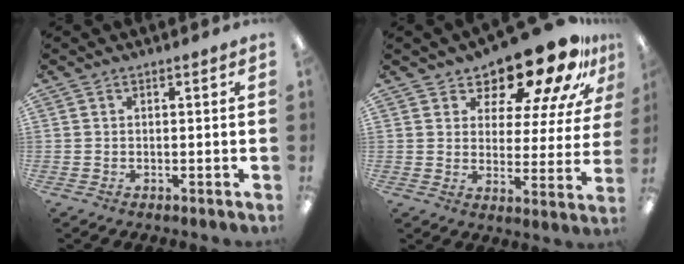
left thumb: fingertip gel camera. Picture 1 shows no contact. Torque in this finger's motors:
{"motor_torque": [0.21, 0.63, 1.17, -1.60, 0.05]}